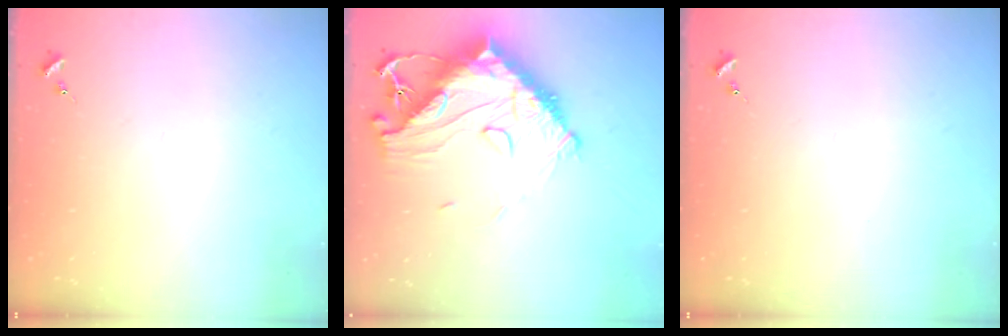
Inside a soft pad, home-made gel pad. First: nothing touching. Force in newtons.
{"total": 20.5, "press": 20.4, "slide": 1.8}
{"total": 0.0}